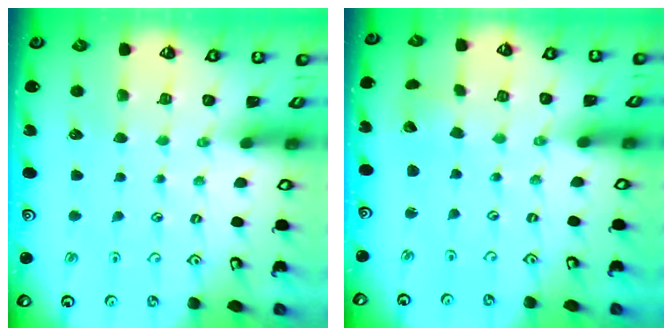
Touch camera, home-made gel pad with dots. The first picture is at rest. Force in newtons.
{"total": 2.6, "press": 2.6, "slide": 0.3}